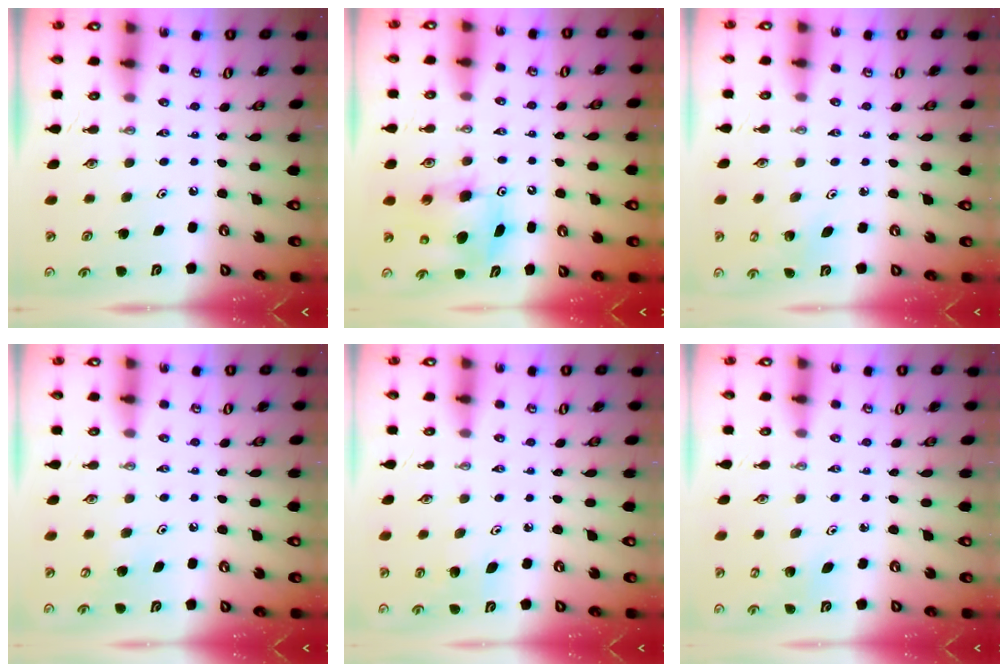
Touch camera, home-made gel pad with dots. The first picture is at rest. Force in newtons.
{"total": 8.1, "press": 7.9, "slide": 1.6}
{"total": 2.0, "press": 2.0, "slide": 0.2}
{"total": 5.1, "press": 5.1, "slide": 0.4}
{"total": 4.0, "press": 3.6, "slide": 1.8}
{"total": 2.7, "press": 2.7, "slide": 0.5}